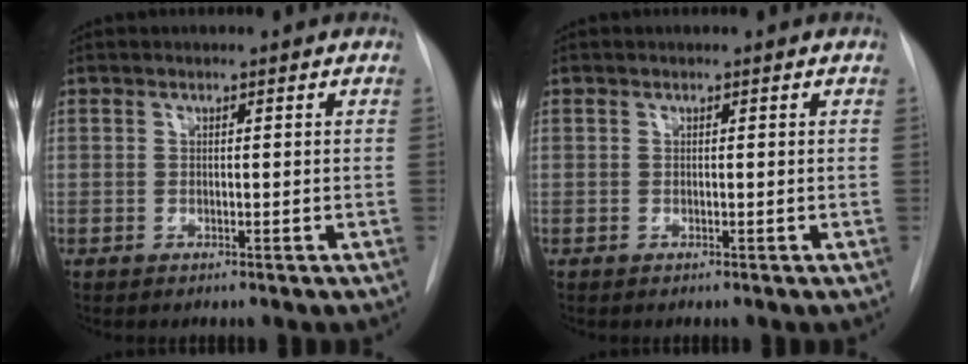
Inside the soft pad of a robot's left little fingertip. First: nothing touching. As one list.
[{"total": 0.0}]